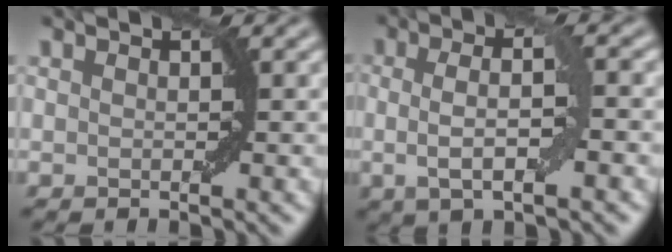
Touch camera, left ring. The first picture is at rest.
{"total": 4.6, "force": [-0.4, 1.1, 4.5], "torque": [-0.081, -0.003, -0.007]}